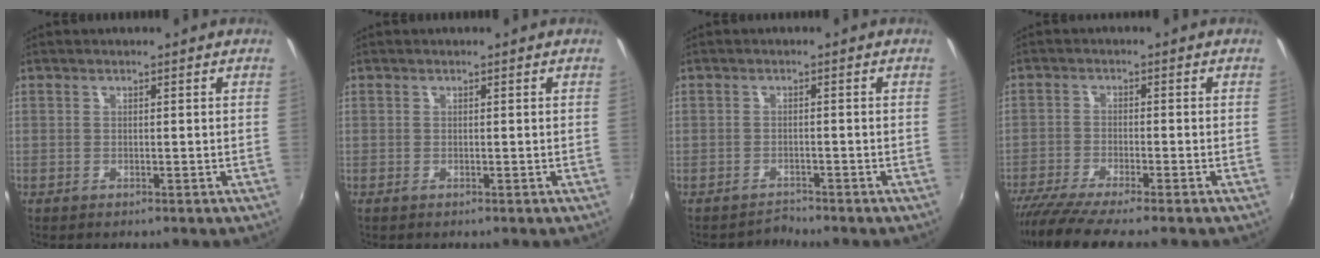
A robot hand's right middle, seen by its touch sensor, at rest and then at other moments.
{"total": 0.0}
{"total": 1.8, "force": [-1.7, 0.3, -0.6], "torque": [0.008, 0.002, -0.031]}
{"total": 7.8, "force": [-6.7, -0.3, 4.1], "torque": [-0.098, -0.031, -0.117]}